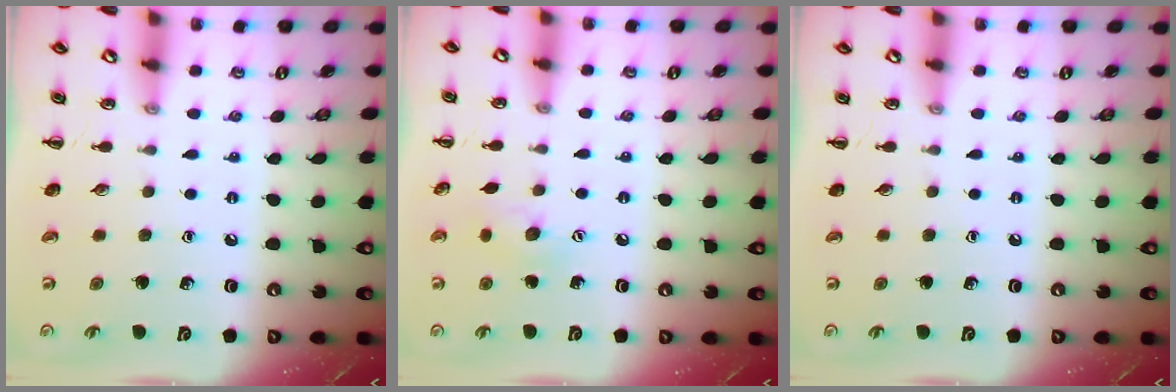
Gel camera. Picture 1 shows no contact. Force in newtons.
{"total": 7.0, "press": 6.9, "slide": 1.4}
{"total": 0.0}